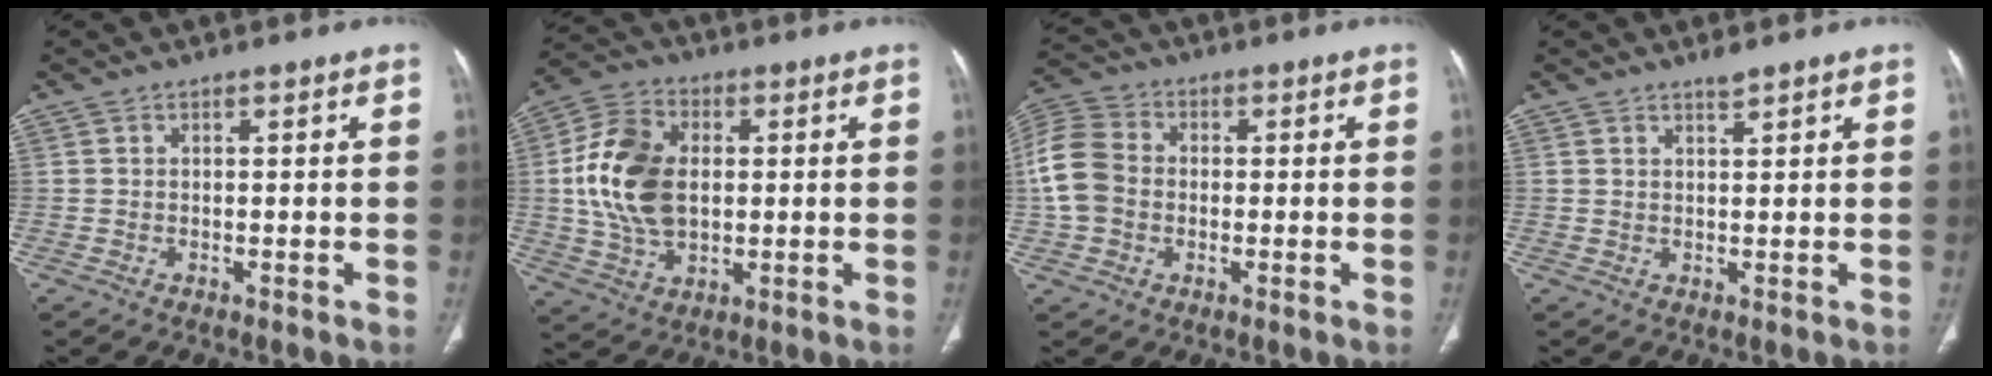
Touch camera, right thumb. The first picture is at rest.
{"total": 15.4, "force": [1.1, 10.2, 11.4], "torque": [-0.205, 0.010, 0.022]}
{"total": 10.4, "force": [-0.4, 8.4, 6.2], "torque": [-0.119, 0.029, -0.017]}
{"total": 1.6, "force": [1.4, 0.2, 0.7], "torque": [-0.004, -0.007, 0.027]}